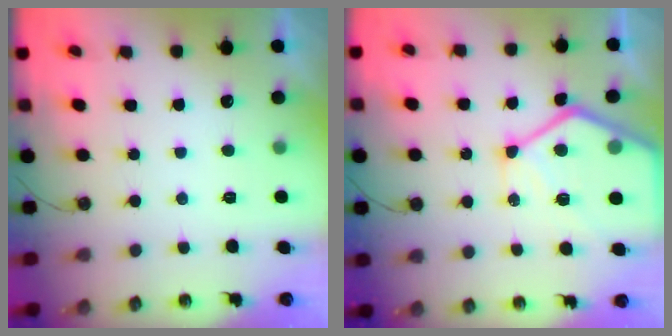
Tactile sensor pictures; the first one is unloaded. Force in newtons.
{"total": 18.1, "press": 18.0, "slide": 1.6}